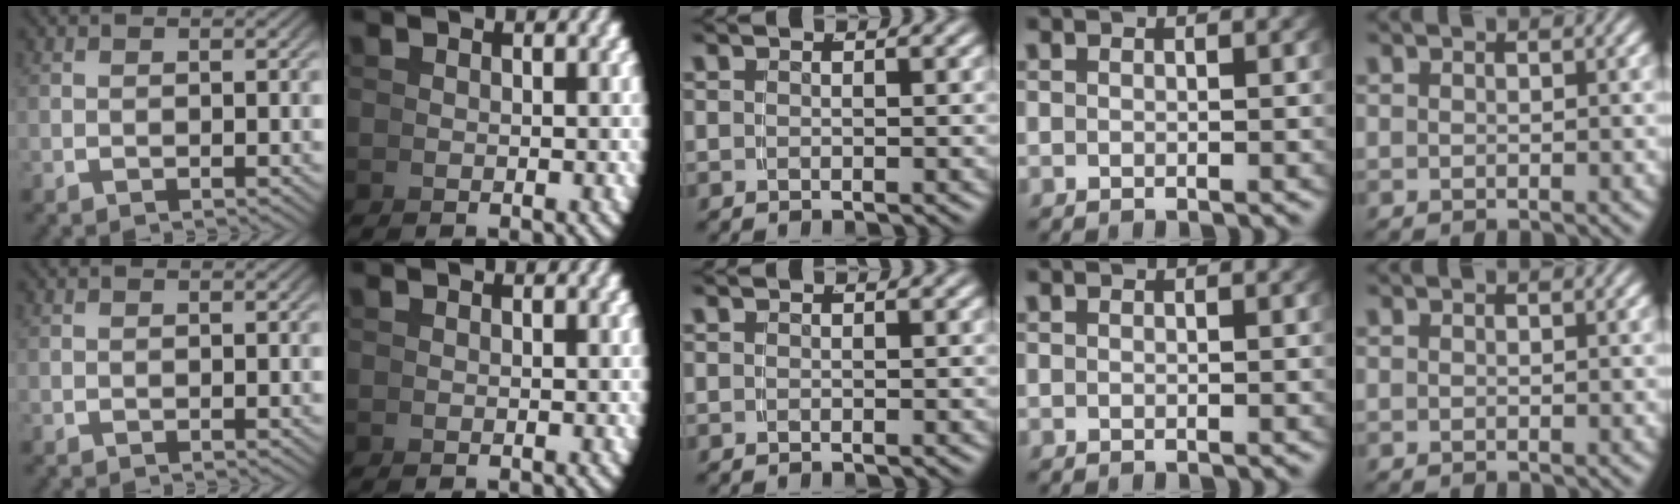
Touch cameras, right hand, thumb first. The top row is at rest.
{}